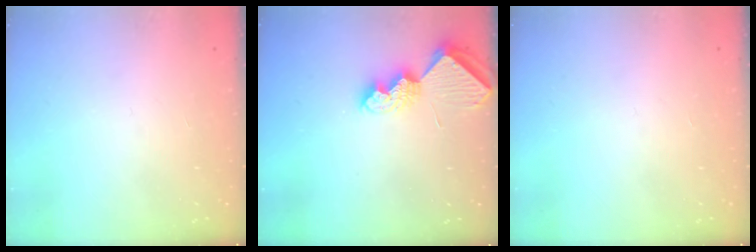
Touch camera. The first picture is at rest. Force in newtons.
{"total": 8.1, "press": 8.1, "slide": 0.8}
{"total": 0.0}